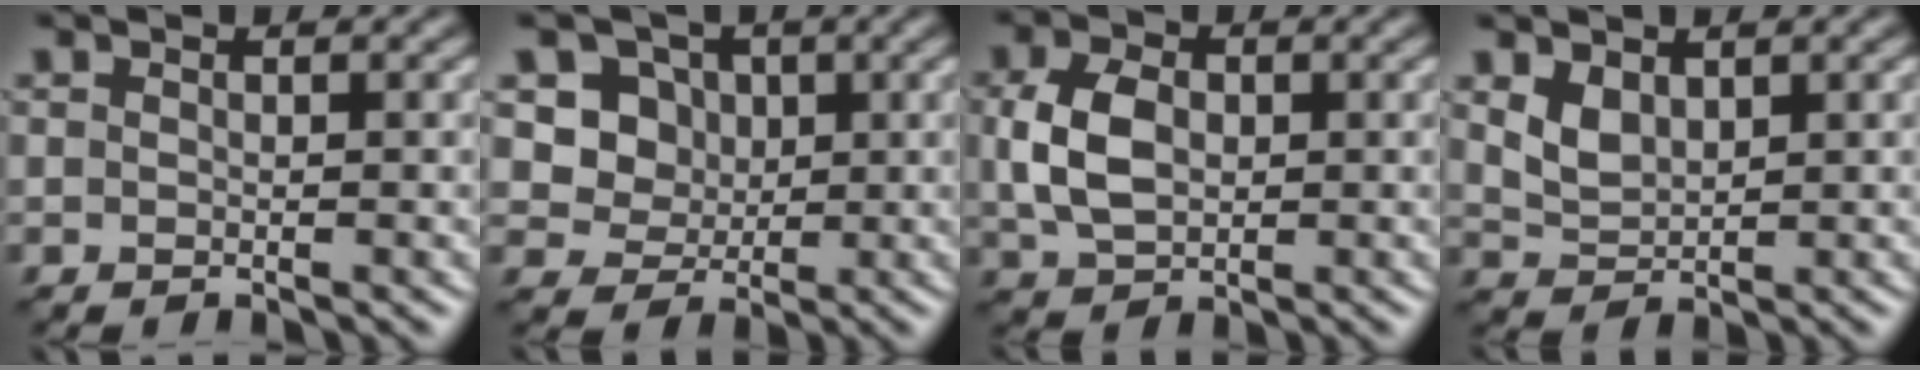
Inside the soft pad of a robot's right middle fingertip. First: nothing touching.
{"total": 4.9, "force": [1.7, 4.2, 1.8], "torque": [-0.043, -0.011, 0.042]}
{"total": 4.8, "force": [0.3, 3.4, 3.4], "torque": [-0.077, 0.002, 0.007]}
{"total": 2.2, "force": [1.3, 1.4, 1.2], "torque": [-0.030, -0.004, 0.033]}